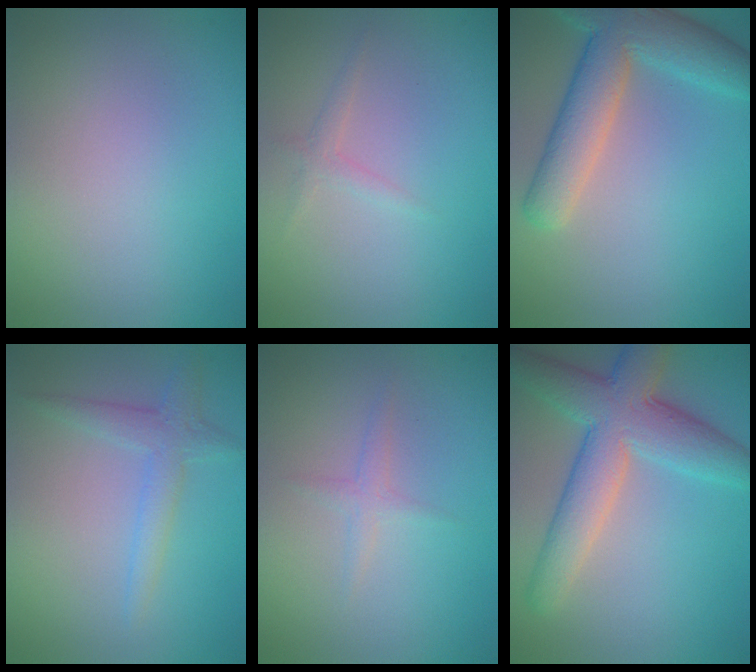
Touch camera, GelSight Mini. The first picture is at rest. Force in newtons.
{"total": 1.1, "press": 1.1, "slide": 0.0}
{"total": 7.4, "press": 7.3, "slide": 0.5}
{"total": 2.3, "press": 2.3, "slide": 0.1}
{"total": 1.1, "press": 1.1, "slide": 0.0}
{"total": 7.4, "press": 7.3, "slide": 0.2}